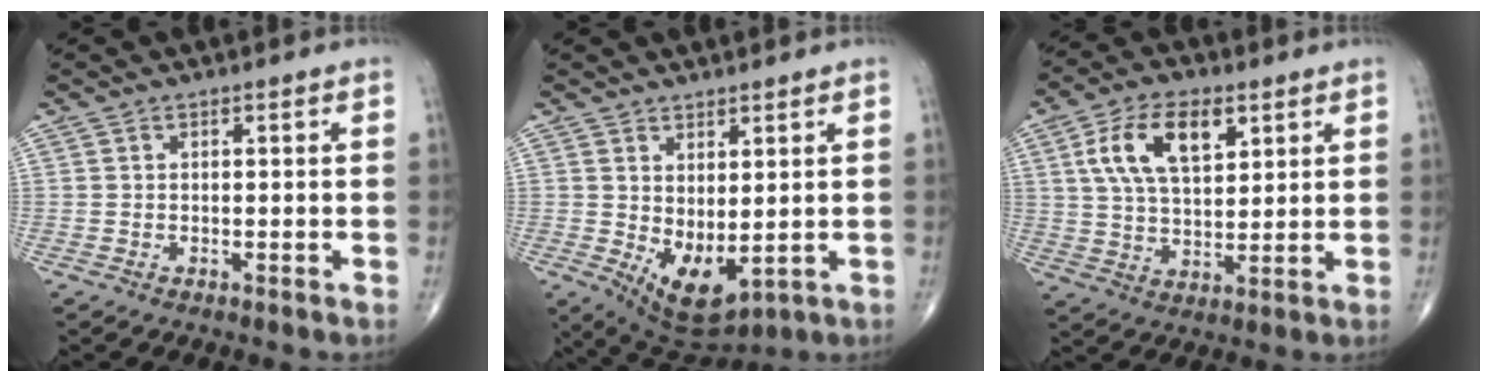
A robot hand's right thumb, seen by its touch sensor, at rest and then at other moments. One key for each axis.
{"total": 8.3, "fx": -0.2, "fy": 4.2, "fz": 7.2, "tx": -0.109, "ty": -0.016, "tz": 0.021}
{"total": 12.5, "fx": 4.8, "fy": 6.5, "fz": 9.5, "tx": -0.161, "ty": -0.007, "tz": 0.090}